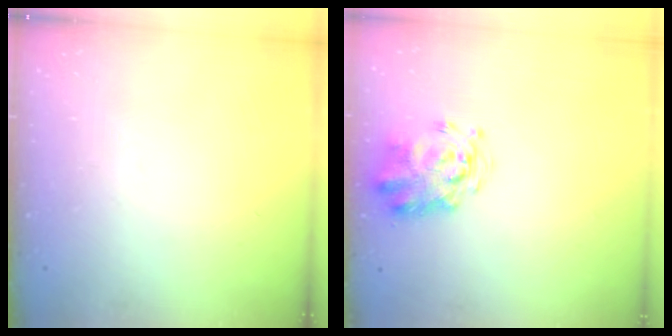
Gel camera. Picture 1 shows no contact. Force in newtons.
{"total": 3.6, "press": 3.5, "slide": 0.6}